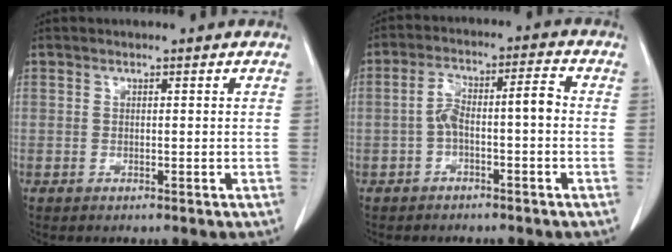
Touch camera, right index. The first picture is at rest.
{"total": 6.3, "force": [-1.1, 1.5, 6.0], "torque": [-0.113, 0.034, -0.022]}